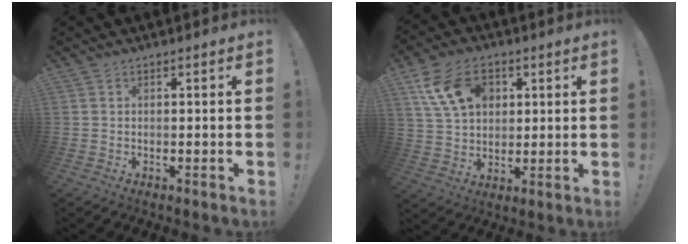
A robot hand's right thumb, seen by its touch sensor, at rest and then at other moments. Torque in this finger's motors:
{"motor_torque": [0.10, 0.24, 0.35, 0.50, 0.03]}